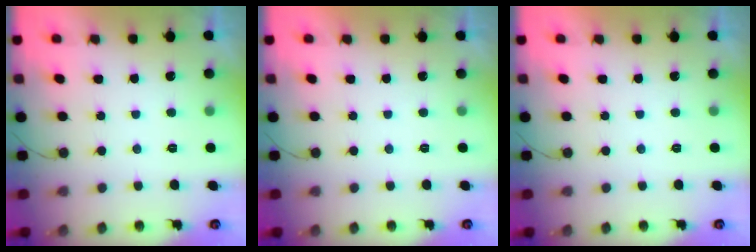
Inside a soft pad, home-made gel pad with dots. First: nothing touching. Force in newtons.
{"total": 1.8, "press": 1.8, "slide": 0.1}
{"total": 1.9, "press": 1.9, "slide": 0.1}